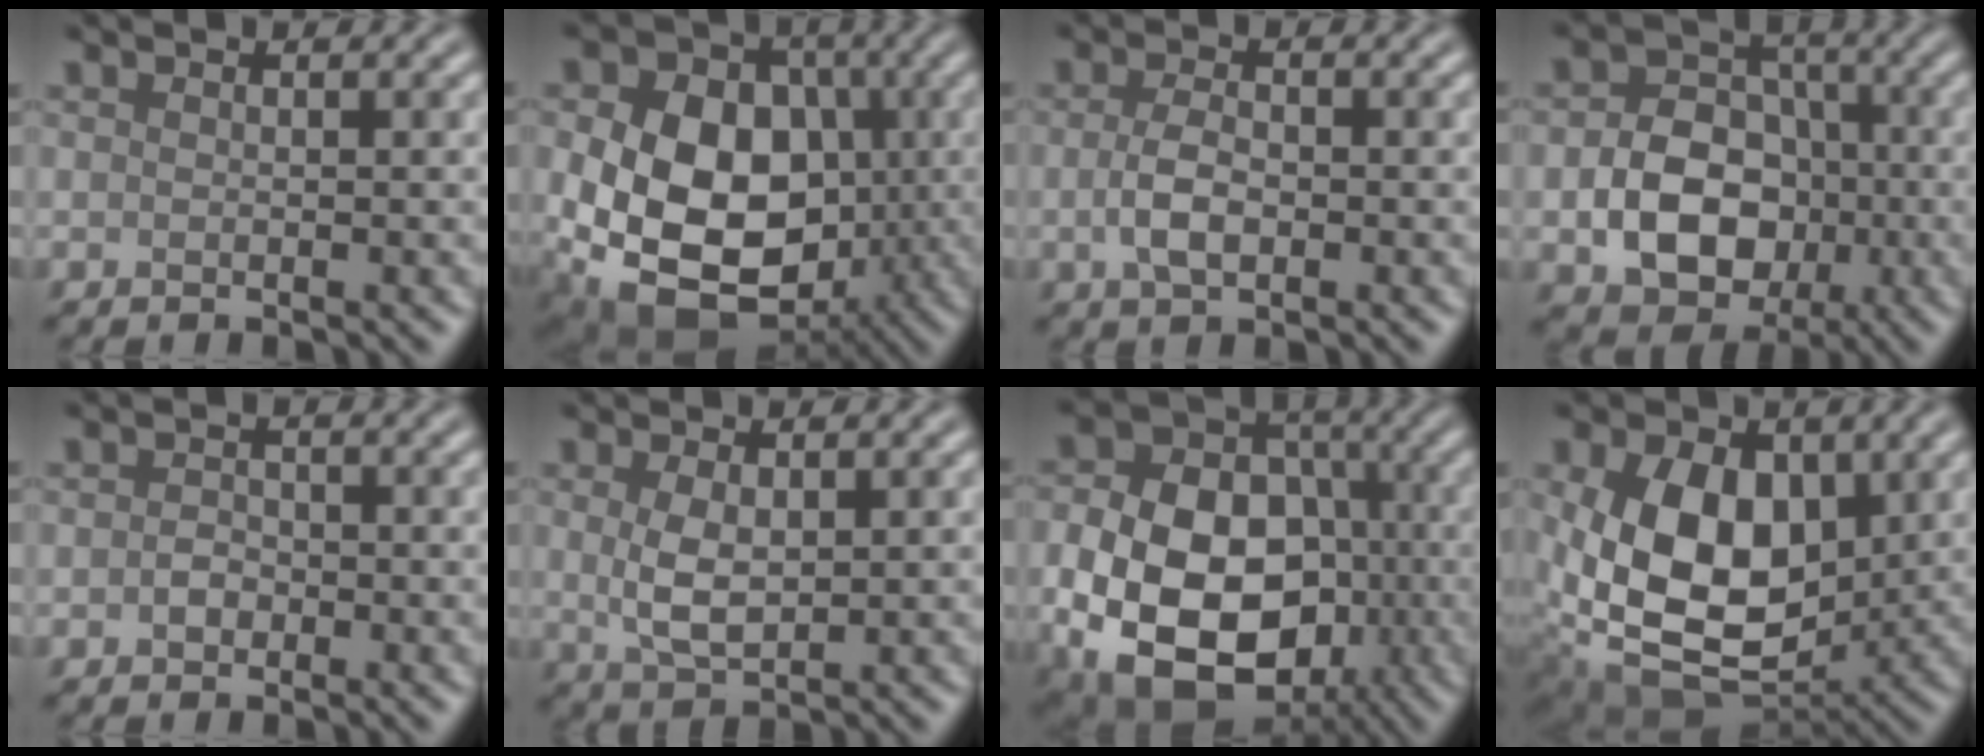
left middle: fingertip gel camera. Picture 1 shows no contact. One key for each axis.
{"total": 17.2, "fx": -2.1, "fy": 13.2, "fz": 10.9, "tx": -0.183, "ty": -0.009, "tz": -0.059}
{"total": 2.7, "fx": -0.5, "fy": 1.4, "fz": 2.2, "tx": -0.049, "ty": -0.001, "tz": -0.010}
{"total": 7.3, "fx": -1.9, "fy": 5.7, "fz": 4.2, "tx": -0.066, "ty": -0.003, "tz": -0.031}
{"total": 1.1, "fx": -0.4, "fy": 0.8, "fz": 0.5, "tx": -0.010, "ty": 0.000, "tz": -0.010}
{"total": 3.1, "fx": 0.5, "fy": 1.6, "fz": 2.6, "tx": -0.062, "ty": -0.002, "tz": 0.014}
{"total": 14.5, "fx": -3.8, "fy": 10.4, "fz": 9.3, "tx": -0.182, "ty": -0.038, "tz": -0.058}
{"total": 11.0, "fx": 1.1, "fy": 7.3, "fz": 8.1, "tx": -0.161, "ty": -0.016, "tz": 0.023}